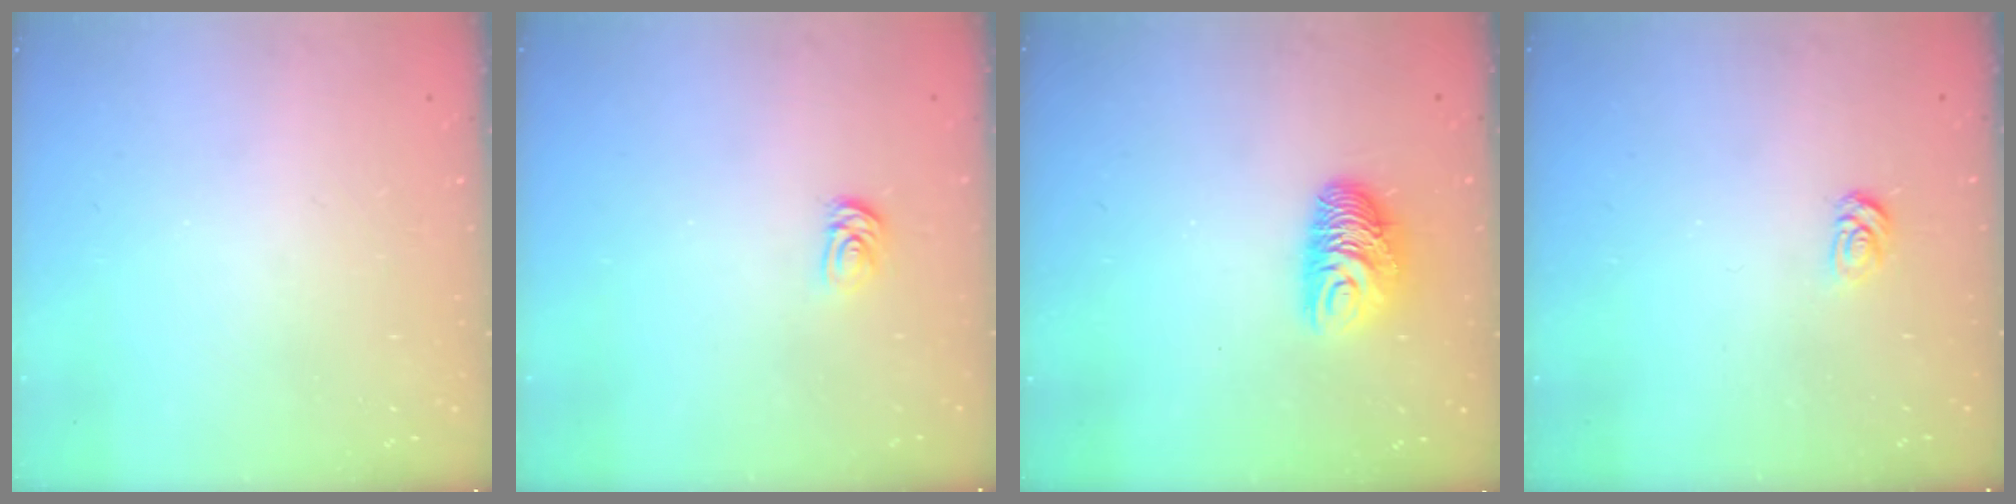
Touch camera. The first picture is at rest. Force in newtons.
{"total": 2.6, "press": 2.6, "slide": 0.3}
{"total": 9.0, "press": 9.0, "slide": 0.2}
{"total": 3.7, "press": 3.6, "slide": 0.4}